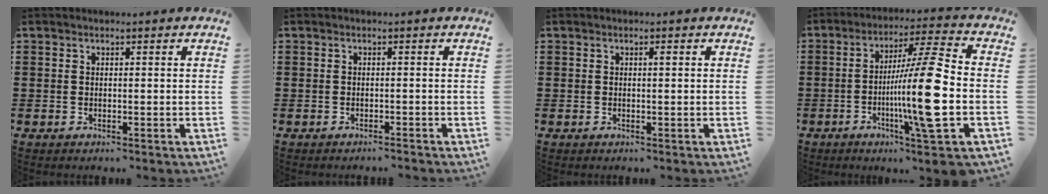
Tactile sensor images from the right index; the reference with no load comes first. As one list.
[{"total": 0.7, "force": [-0.7, -0.1, 0.2], "torque": [-0.006, -0.003, -0.014]}, {"total": 0.7, "force": [0.2, 0.2, 0.6], "torque": [-0.012, 0.002, 0.003]}, {"total": 14.9, "force": [-2.9, 0.2, 14.6], "torque": [-0.251, -0.013, -0.060]}]